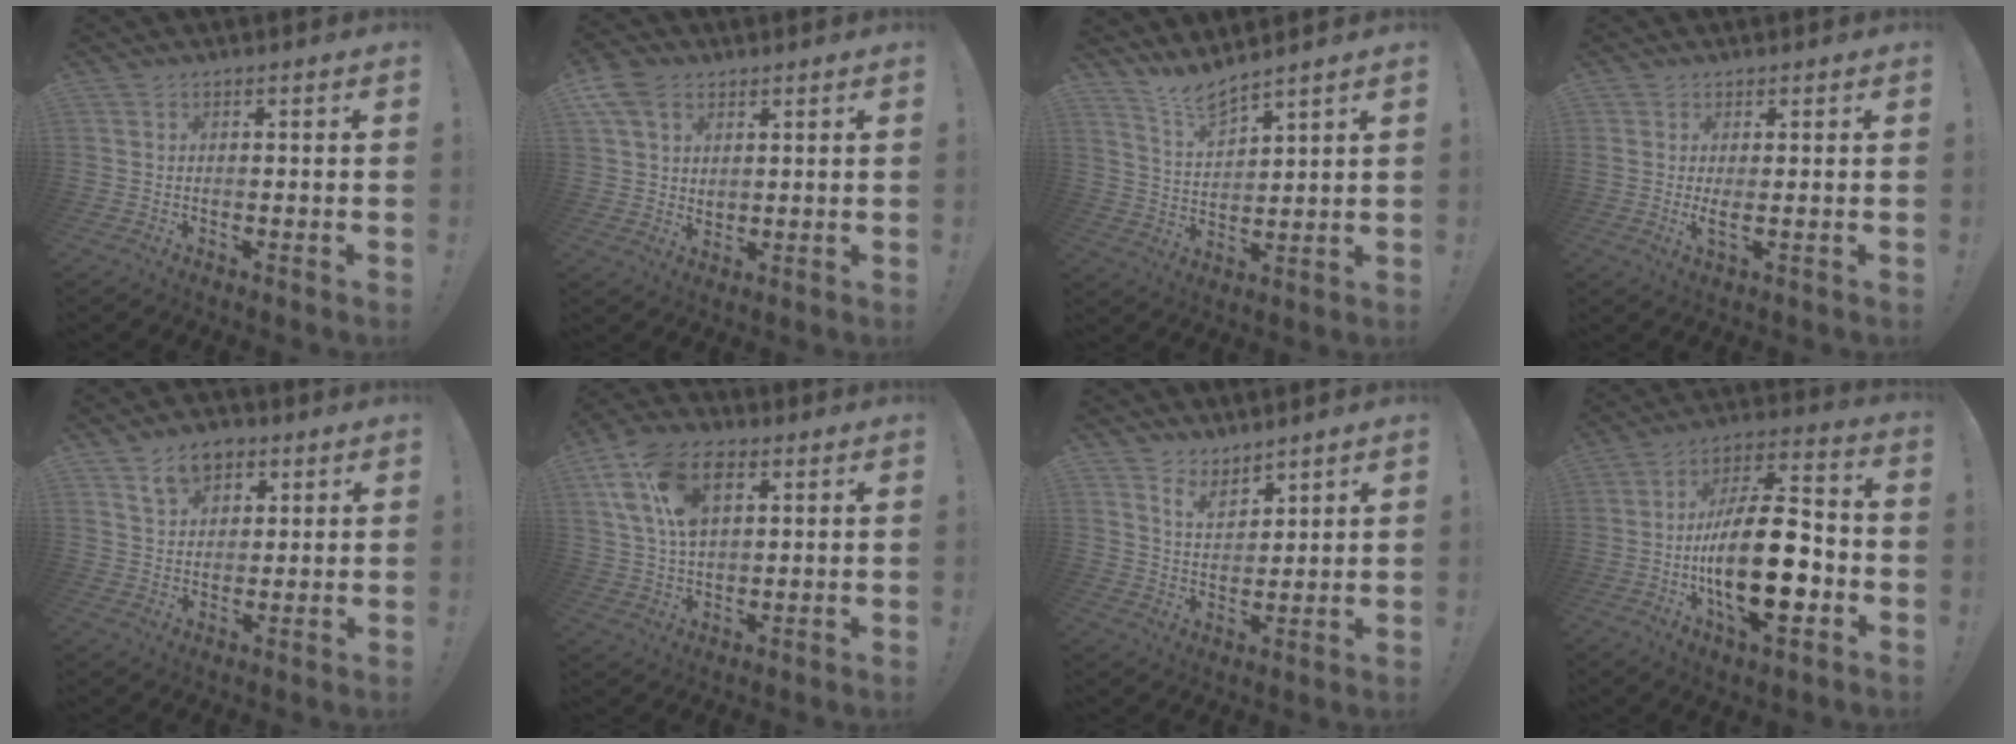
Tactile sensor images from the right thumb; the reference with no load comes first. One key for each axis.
{"total": 9.2, "fx": 5.1, "fy": 6.2, "fz": 4.4, "tx": -0.078, "ty": -0.011, "tz": 0.102}
{"total": 7.6, "fx": 6.9, "fy": 0.9, "fz": 3.0, "tx": -0.068, "ty": -0.044, "tz": 0.127}
{"total": 2.9, "fx": 0.9, "fy": 0.1, "fz": 2.7, "tx": -0.039, "ty": -0.016, "tz": 0.014}
{"total": 8.9, "fx": 4.9, "fy": 6.3, "fz": 3.9, "tx": -0.062, "ty": -0.015, "tz": 0.094}
{"total": 17.0, "fx": 6.6, "fy": 10.1, "fz": 12.0, "tx": -0.232, "ty": -0.006, "tz": 0.123}
{"total": 6.5, "fx": 5.6, "fy": 2.9, "fz": 1.8, "tx": -0.044, "ty": -0.035, "tz": 0.106}
{"total": 21.6, "fx": -5.4, "fy": 8.1, "fz": 19.2, "tx": -0.345, "ty": 0.017, "tz": -0.088}